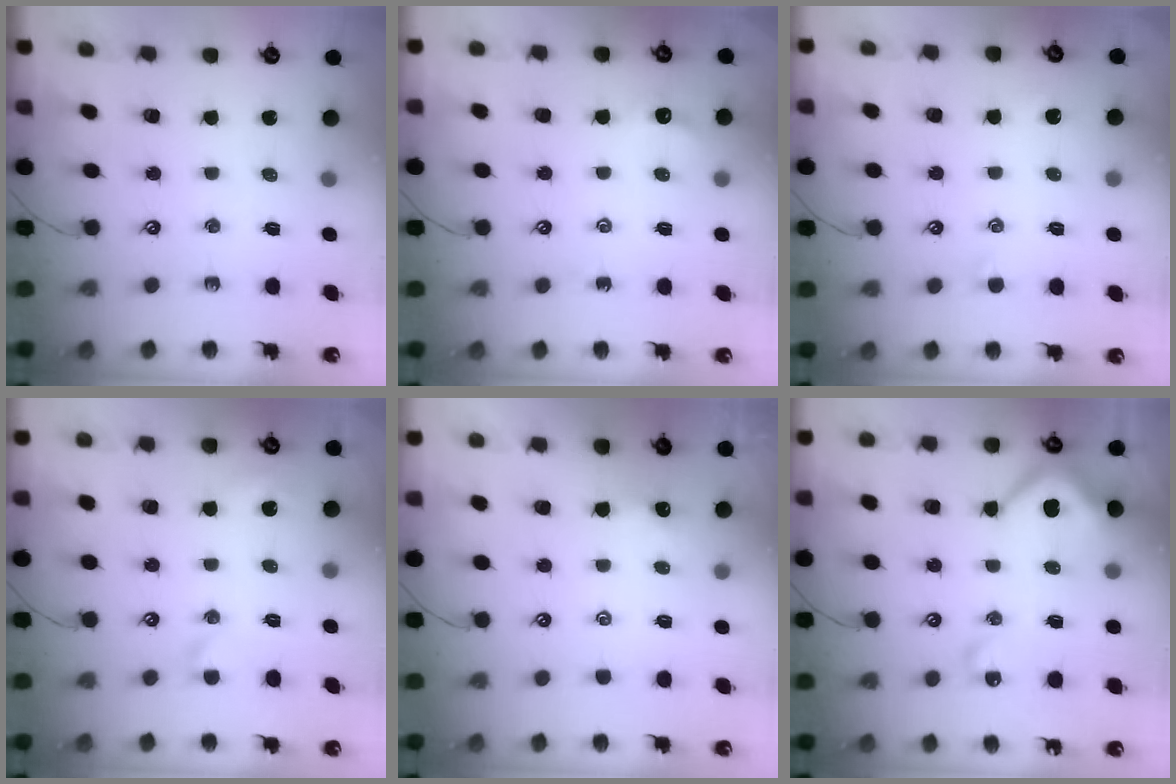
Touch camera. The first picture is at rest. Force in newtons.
{"total": 2.0, "press": 2.0, "slide": 0.5}
{"total": 0.7, "press": 0.7, "slide": 0.3}
{"total": 2.9, "press": 2.8, "slide": 0.6}
{"total": 0.8, "press": 0.7, "slide": 0.3}
{"total": 13.4, "press": 13.3, "slide": 1.6}